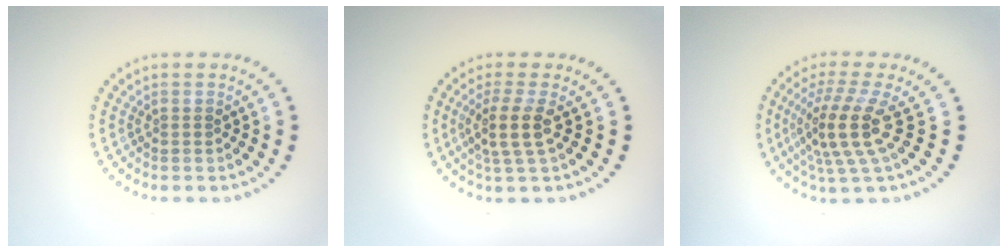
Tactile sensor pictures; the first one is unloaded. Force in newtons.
{"total": 2.8, "press": 2.3, "slide": 1.6}
{"total": 4.7, "press": 3.4, "slide": 3.2}